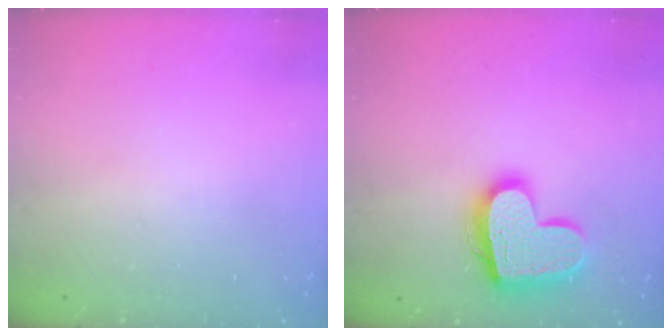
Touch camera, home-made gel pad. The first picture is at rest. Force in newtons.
{"total": 17.4, "press": 17.3, "slide": 1.4}